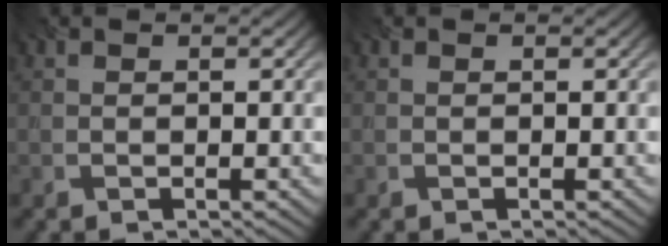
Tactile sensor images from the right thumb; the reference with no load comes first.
{"total": 0.0}